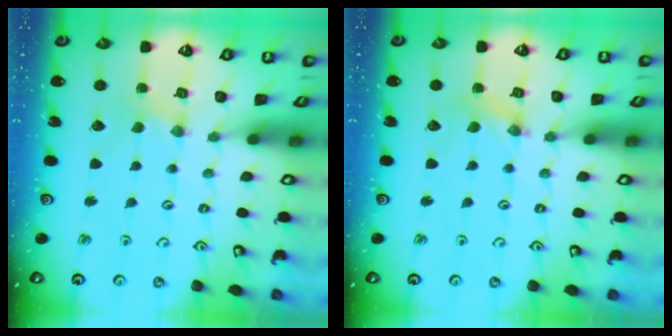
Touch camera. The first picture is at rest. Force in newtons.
{"total": 1.9, "press": 1.8, "slide": 0.3}